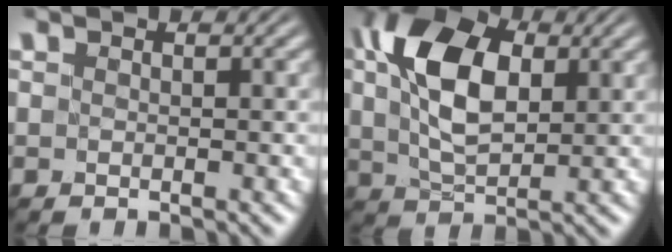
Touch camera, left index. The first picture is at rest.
{"total": 9.7, "force": [2.8, 5.5, 7.5], "torque": [-0.156, 0.017, 0.046]}